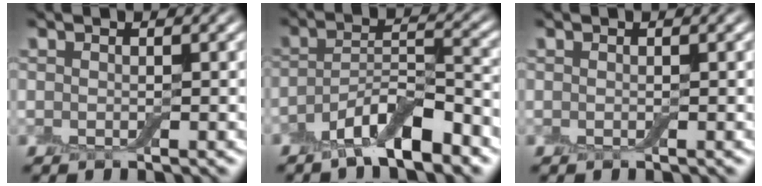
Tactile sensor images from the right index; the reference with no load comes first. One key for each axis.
{"total": 6.2, "fx": -4.1, "fy": 1.8, "fz": 4.3, "tx": -0.074, "ty": 0.000, "tz": -0.074}
{"total": 0.0}